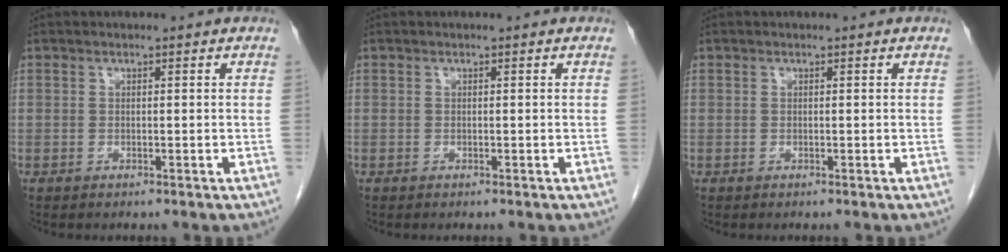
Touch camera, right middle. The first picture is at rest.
{"total": 0.0}
{"total": 0.0}